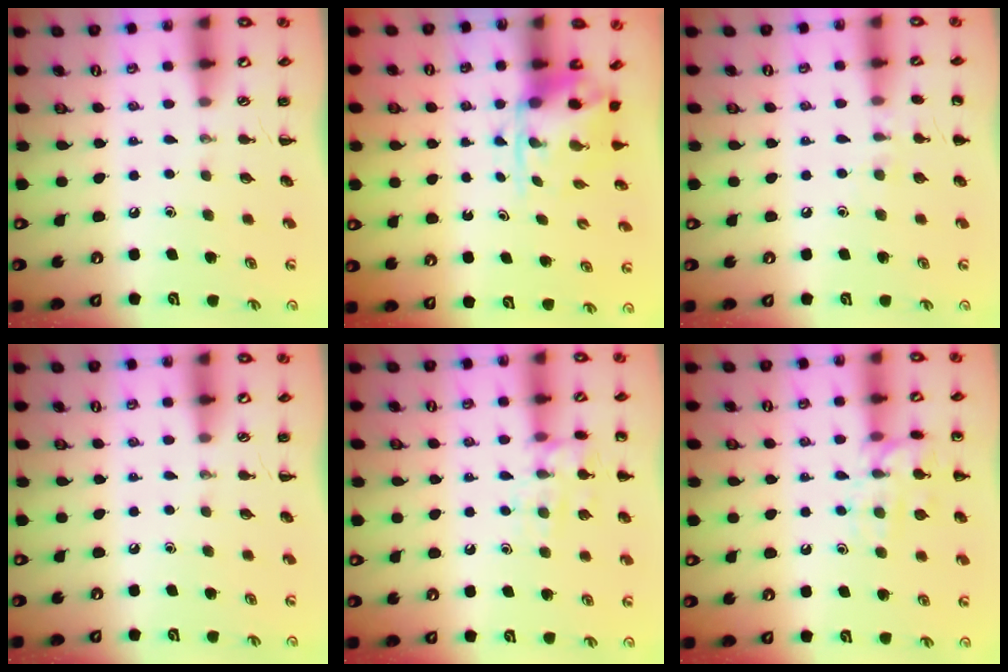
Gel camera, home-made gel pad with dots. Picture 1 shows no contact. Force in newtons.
{"total": 4.3, "press": 4.3, "slide": 0.5}
{"total": 5.9, "press": 5.8, "slide": 1.4}
{"total": 0.0}
{"total": 11.0, "press": 11.0, "slide": 0.6}
{"total": 12.6, "press": 12.6, "slide": 0.6}